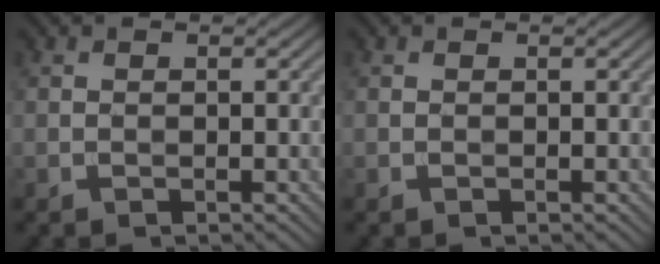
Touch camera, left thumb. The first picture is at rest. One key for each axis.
{"total": 0.0}